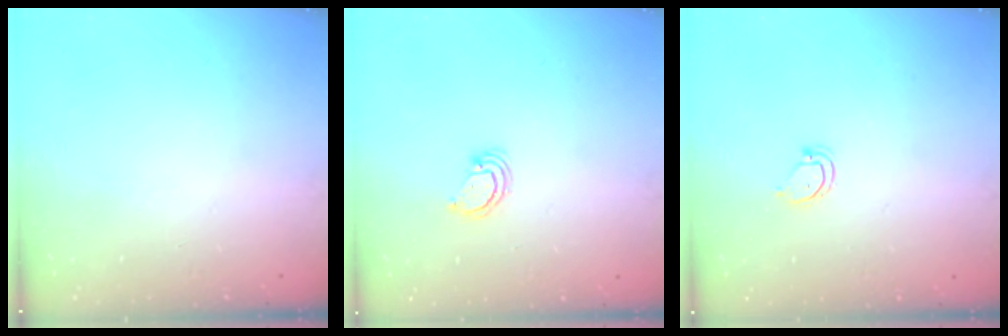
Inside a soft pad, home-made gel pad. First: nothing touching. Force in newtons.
{"total": 2.3, "press": 2.3, "slide": 0.1}
{"total": 3.9, "press": 3.9, "slide": 0.3}